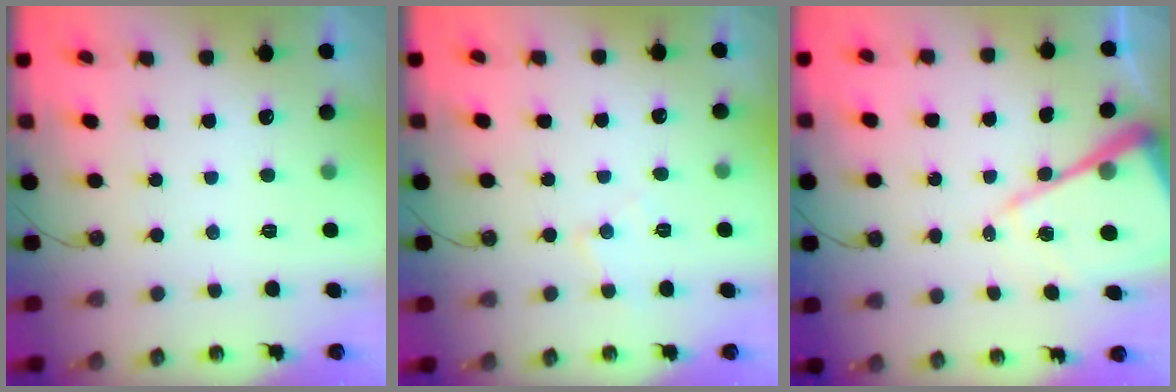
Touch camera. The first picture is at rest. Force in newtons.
{"total": 5.9, "press": 5.9, "slide": 0.5}
{"total": 16.0, "press": 15.9, "slide": 1.7}